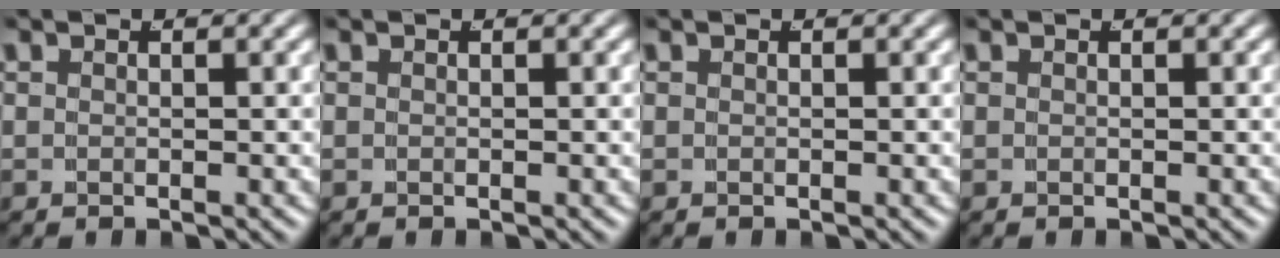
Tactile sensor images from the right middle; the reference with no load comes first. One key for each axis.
{"total": 0.0}
{"total": 0.0}
{"total": 0.0}